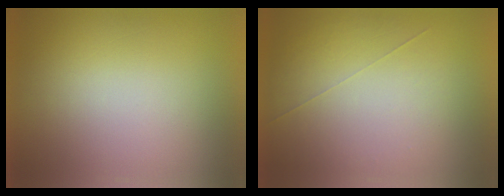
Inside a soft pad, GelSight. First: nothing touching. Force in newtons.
{"total": 1.0}